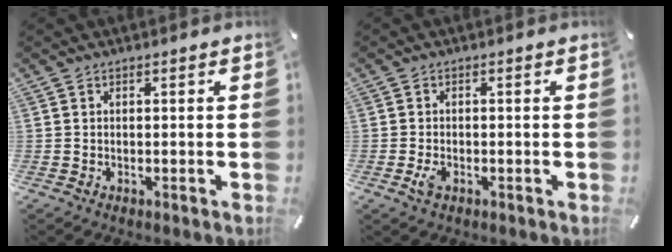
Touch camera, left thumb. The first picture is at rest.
{"total": 2.3, "force": [-0.9, 1.2, 1.7], "torque": [-0.042, -0.003, -0.019]}